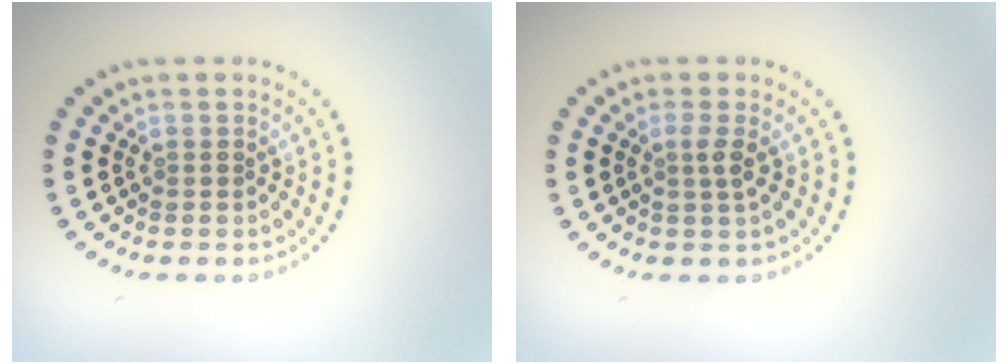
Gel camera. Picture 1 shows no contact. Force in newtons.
{"total": 1.5, "press": 1.1, "slide": 1.0}